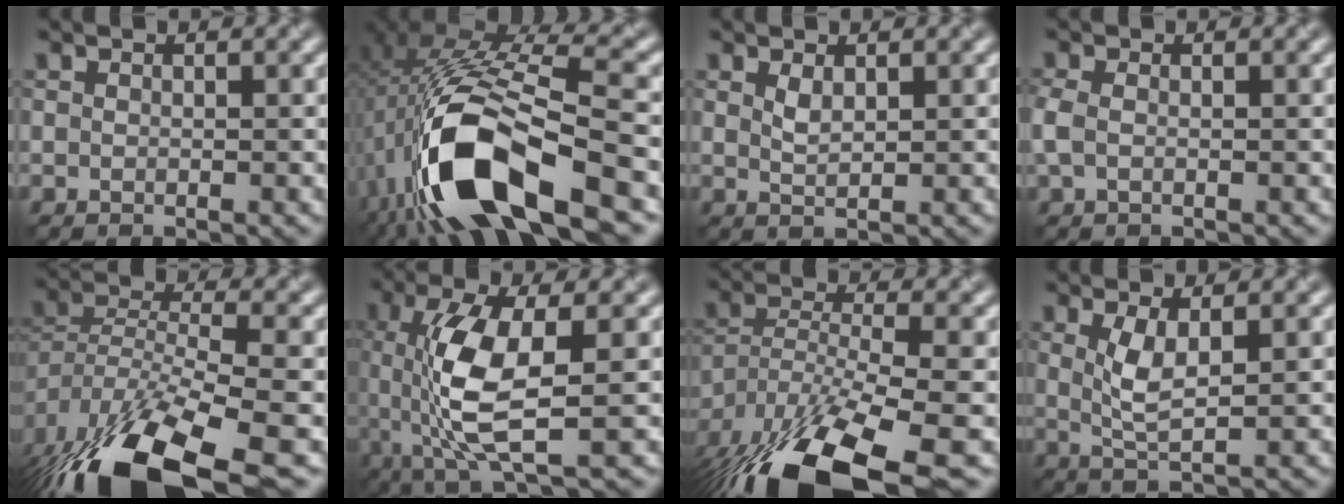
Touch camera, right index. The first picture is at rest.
{"total": 14.9, "force": [-6.0, 5.5, 12.4], "torque": [-0.254, -0.006, -0.100]}
{"total": 1.2, "force": [0.6, 0.3, 1.0], "torque": [-0.026, -0.003, 0.013]}
{"total": 1.4, "force": [-0.2, 0.9, 1.1], "torque": [-0.031, 0.000, -0.006]}
{"total": 13.6, "force": [-8.4, 4.8, 9.6], "torque": [-0.198, -0.016, -0.138]}
{"total": 7.9, "force": [-0.2, 2.5, 7.5], "torque": [-0.159, -0.006, 0.001]}
{"total": 14.9, "force": [-10.0, 4.7, 10.0], "torque": [-0.228, -0.033, -0.164]}
{"total": 3.0, "force": [0.6, 0.7, 2.9], "torque": [-0.065, -0.005, 0.014]}